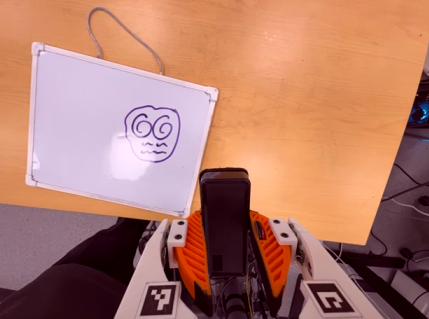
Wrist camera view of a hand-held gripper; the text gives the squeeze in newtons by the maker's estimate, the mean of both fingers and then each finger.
{"total": 4.9, "left": 3.7, "right": 6.2}